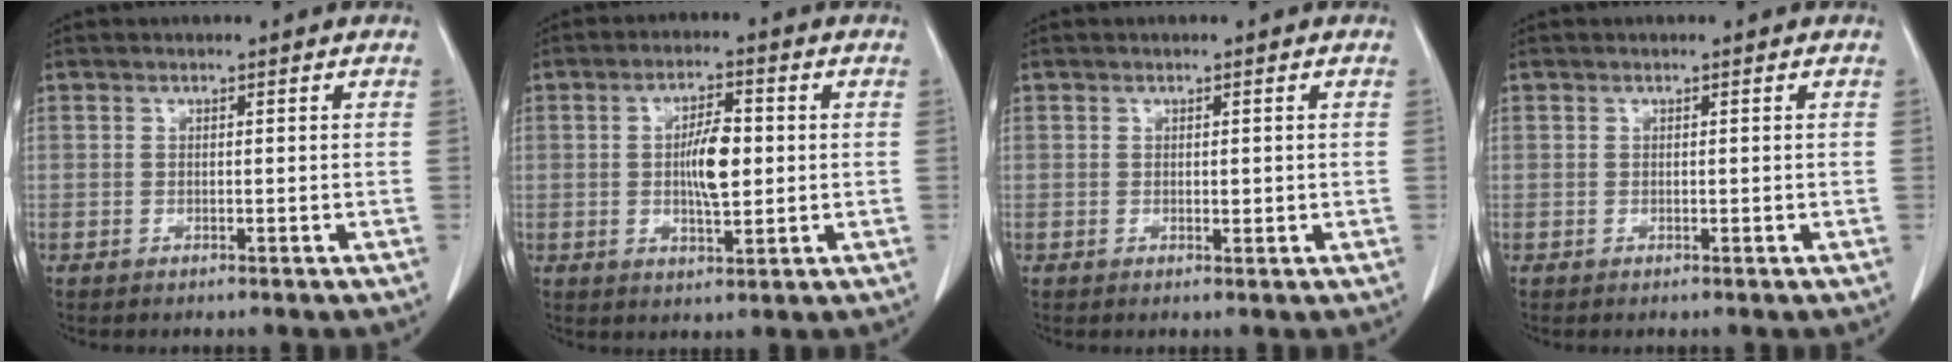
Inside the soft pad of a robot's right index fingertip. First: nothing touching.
{"total": 6.5, "force": [0.2, 1.9, 6.2], "torque": [-0.113, 0.003, 0.003]}
{"total": 0.8, "force": [0.1, 0.5, 0.7], "torque": [-0.009, -0.002, 0.002]}
{"total": 0.0}